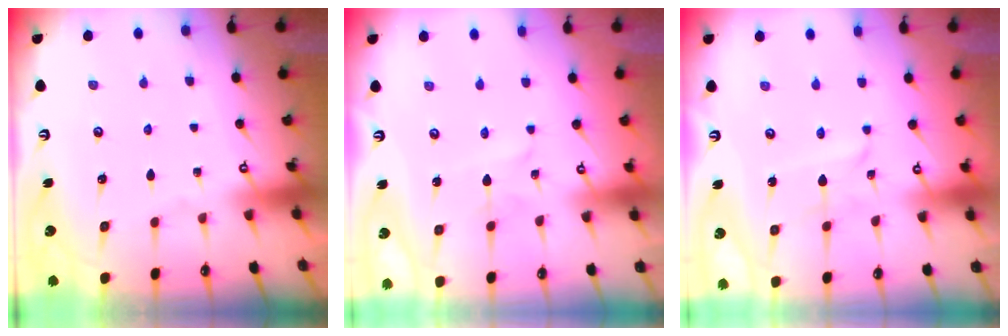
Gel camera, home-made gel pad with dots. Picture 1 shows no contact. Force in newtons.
{"total": 1.9, "press": 1.9, "slide": 0.1}
{"total": 3.5, "press": 3.5, "slide": 0.4}